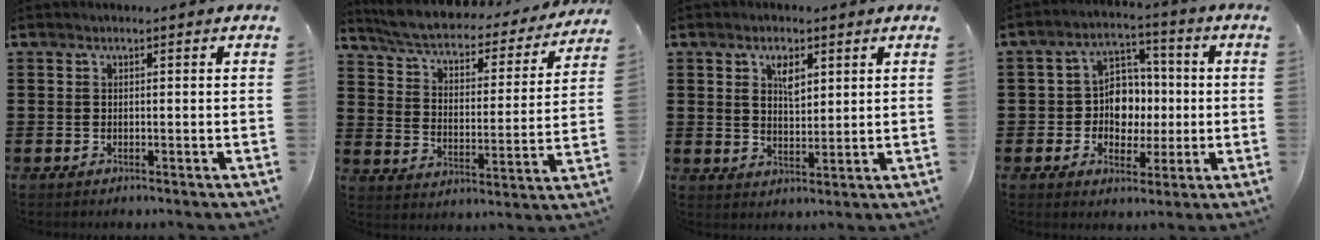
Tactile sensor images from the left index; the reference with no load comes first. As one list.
[{"total": 4.5, "force": [4.0, 0.9, 1.8], "torque": [-0.058, -0.030, 0.061]}, {"total": 3.7, "force": [2.0, 1.7, 2.6], "torque": [-0.042, 0.001, 0.032]}, {"total": 7.3, "force": [-0.6, 6.4, 3.5], "torque": [-0.068, 0.014, -0.013]}]